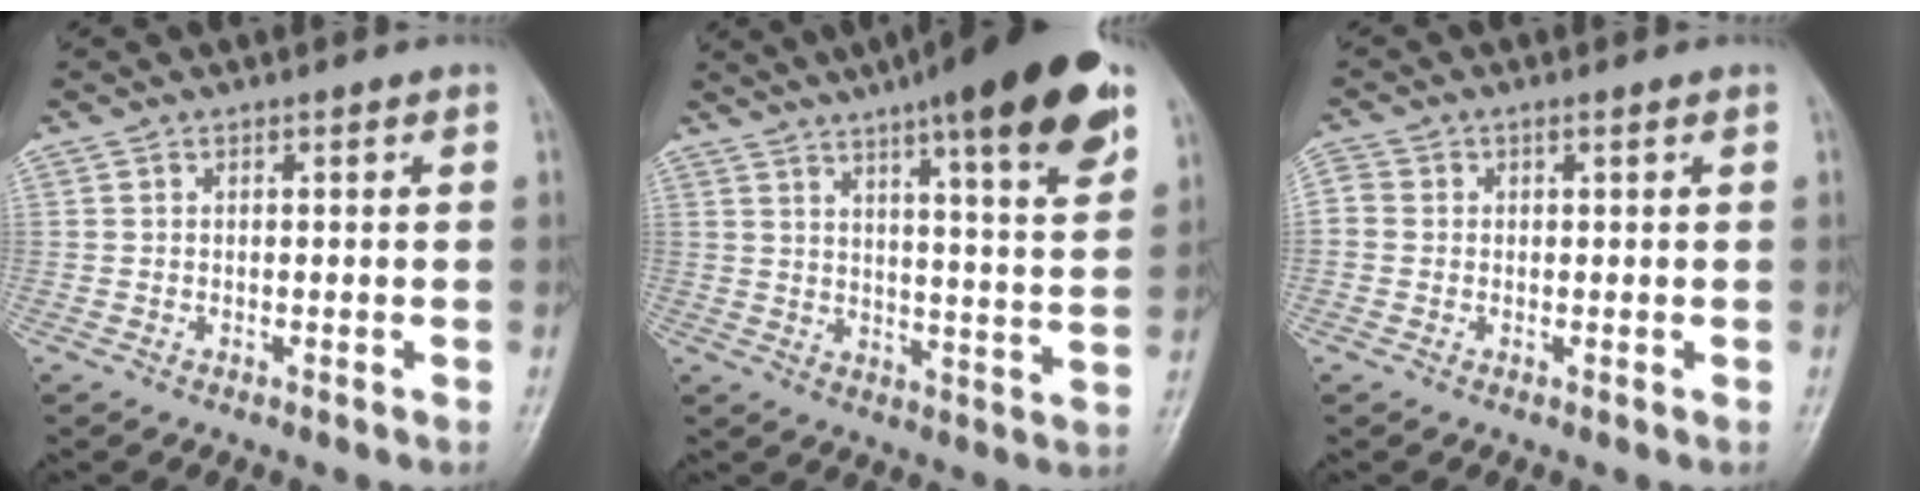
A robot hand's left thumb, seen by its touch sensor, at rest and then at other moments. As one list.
[{"total": 20.7, "force": [12.8, 3.6, 15.8], "torque": [-0.211, -0.038, 0.175]}, {"total": 2.9, "force": [0.2, 2.4, 1.6], "torque": [-0.029, 0.009, 0.000]}]